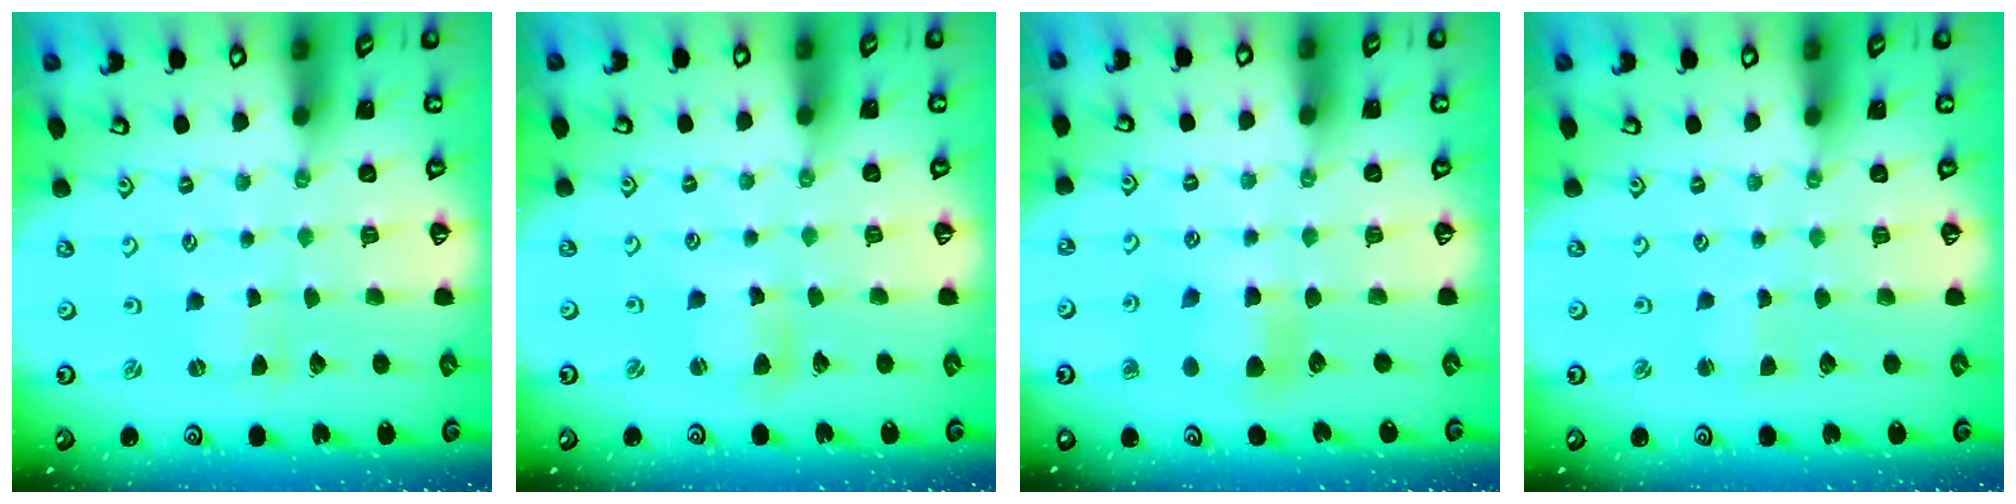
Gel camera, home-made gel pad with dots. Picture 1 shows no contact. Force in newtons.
{"total": 4.2, "press": 4.2, "slide": 0.5}
{"total": 6.9, "press": 6.8, "slide": 0.6}
{"total": 2.0, "press": 2.0, "slide": 0.4}